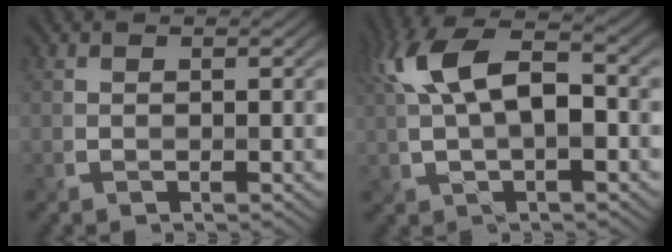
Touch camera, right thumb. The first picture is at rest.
{"total": 11.3, "force": [1.7, 5.5, 9.8], "torque": [-0.210, 0.017, 0.025]}